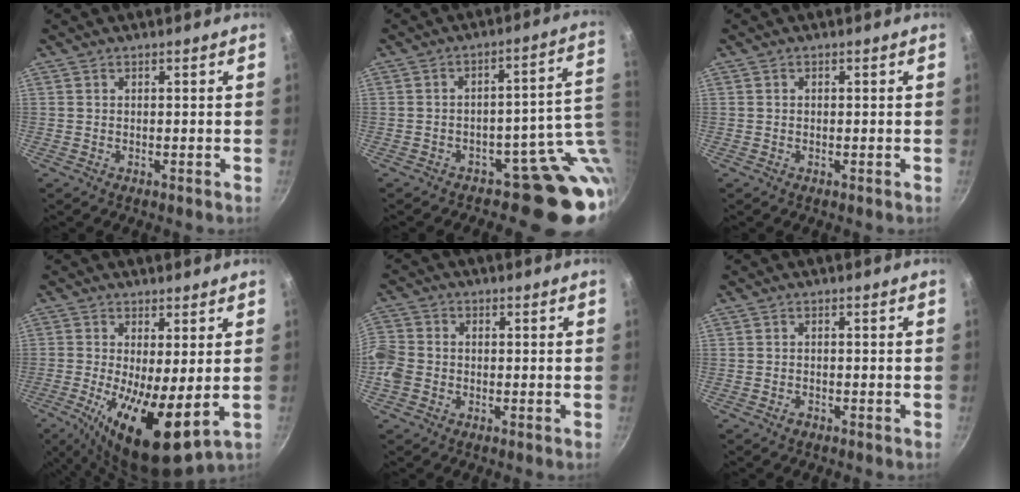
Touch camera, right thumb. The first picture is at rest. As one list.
[{"total": 10.8, "force": [-2.2, 7.6, 7.4], "torque": [-0.004, 0.037, -0.031]}, {"total": 0.0}, {"total": 13.6, "force": [-1.5, 4.6, 12.7], "torque": [-0.220, -0.021, -0.017]}, {"total": 7.7, "force": [-1.9, 6.3, 3.9], "torque": [-0.088, 0.015, -0.052]}, {"total": 1.1, "force": [-0.9, 0.6, 0.4], "torque": [-0.010, 0.007, -0.017]}]